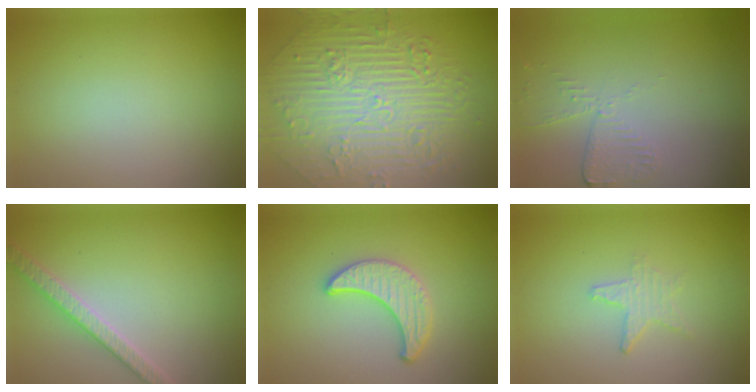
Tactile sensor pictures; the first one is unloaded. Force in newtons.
{"total": 11.2, "press": 7.5, "slide": 8.3}
{"total": 1.9, "press": 1.9, "slide": 0.4}
{"total": 2.7, "press": 2.7, "slide": 0.1}
{"total": 3.0, "press": 2.8, "slide": 0.9}
{"total": 1.7, "press": 1.6, "slide": 0.4}